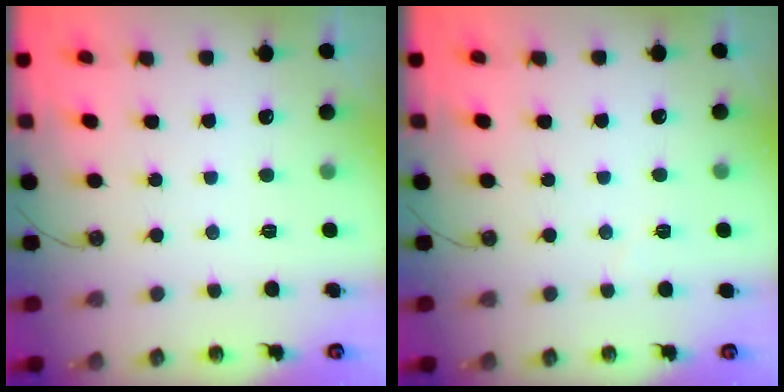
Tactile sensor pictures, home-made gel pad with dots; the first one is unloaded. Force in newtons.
{"total": 3.0, "press": 3.0, "slide": 0.3}